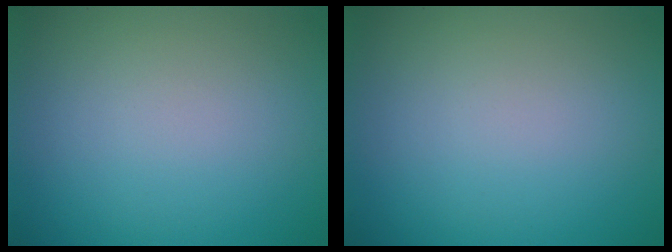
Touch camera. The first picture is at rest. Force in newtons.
{"total": 0.0}